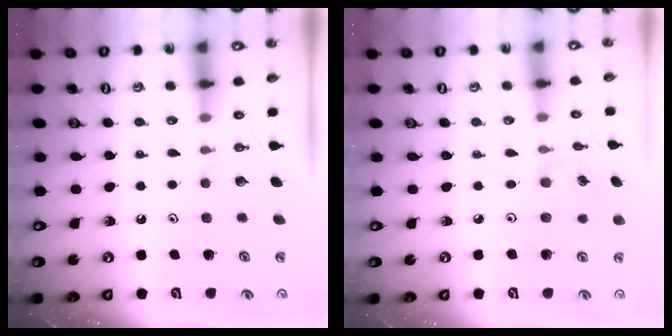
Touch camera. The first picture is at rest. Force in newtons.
{"total": 2.9, "press": 2.8, "slide": 0.5}